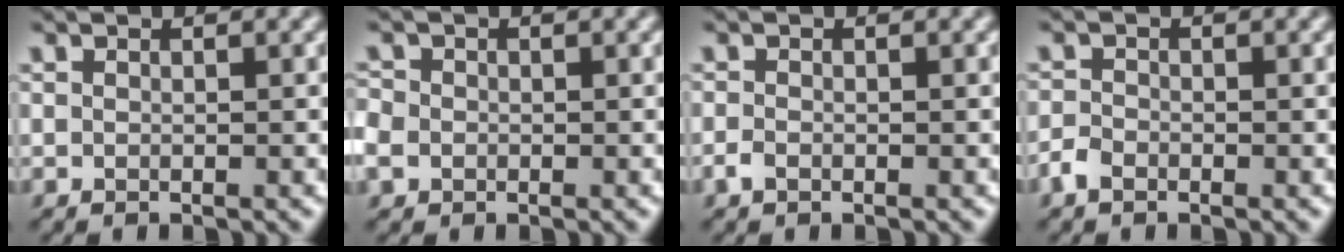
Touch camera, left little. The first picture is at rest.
{"total": 3.5, "force": [-0.9, 3.1, 1.5], "torque": [-0.040, 0.011, -0.029]}
{"total": 1.0, "force": [-0.6, 0.6, 0.5], "torque": [-0.013, 0.002, -0.014]}
{"total": 1.6, "force": [-1.1, 0.9, 0.6], "torque": [-0.013, 0.004, -0.026]}